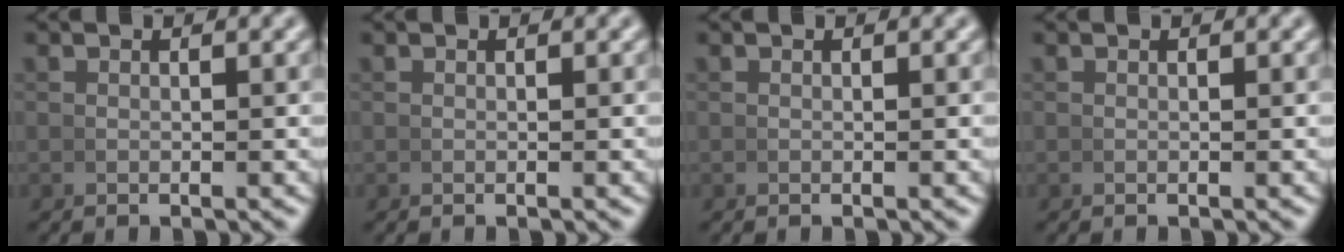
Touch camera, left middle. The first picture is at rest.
{"total": 0.0}
{"total": 0.0}
{"total": 0.0}